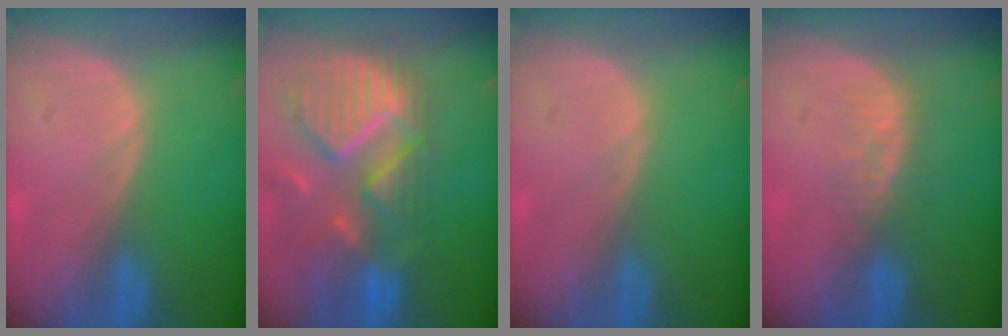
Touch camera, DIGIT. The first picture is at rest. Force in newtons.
{"total": 12.4, "press": 10.6, "slide": 6.5}
{"total": 0.0}
{"total": 3.9, "press": 3.5, "slide": 1.8}